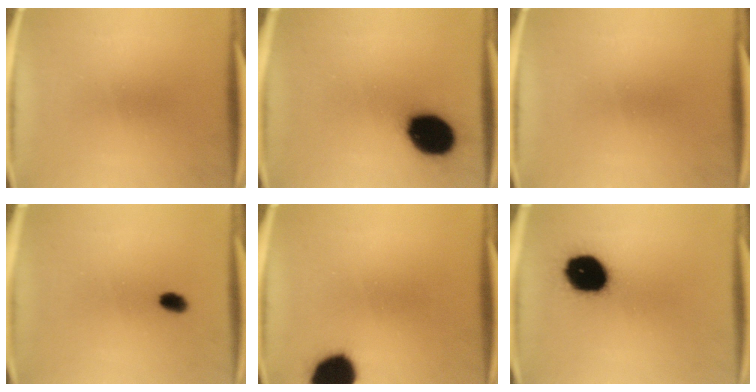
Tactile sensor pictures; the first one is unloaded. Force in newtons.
{"total": 16.1}
{"total": 0.0}
{"total": 2.5}
{"total": 14.1}
{"total": 16.3}